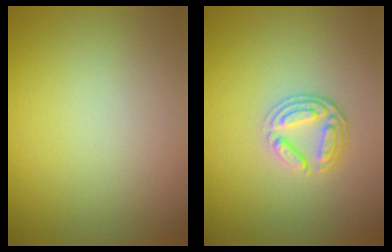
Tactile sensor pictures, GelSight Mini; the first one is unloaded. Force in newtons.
{"total": 2.7, "press": 2.4, "slide": 1.2}